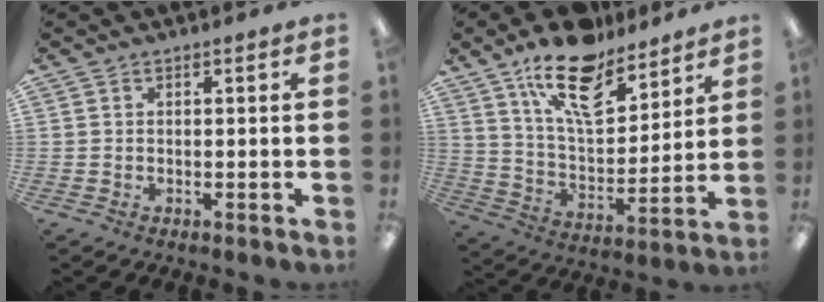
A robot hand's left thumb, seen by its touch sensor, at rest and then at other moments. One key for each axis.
{"total": 17.8, "fx": 12.7, "fy": 7.7, "fz": 9.8, "tx": -0.168, "ty": -0.066, "tz": 0.221}